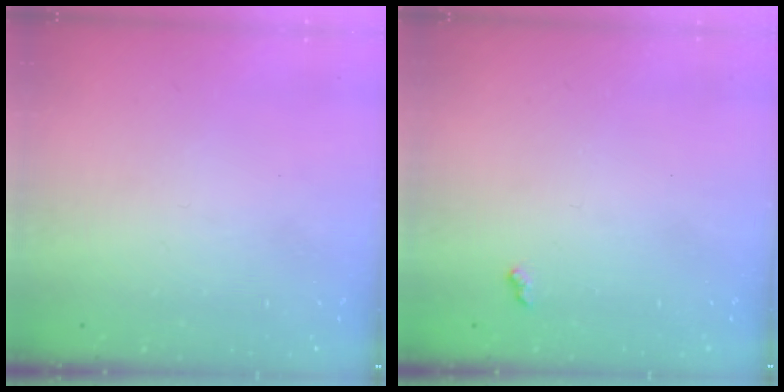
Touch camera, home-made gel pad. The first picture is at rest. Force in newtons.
{"total": 3.9, "press": 3.9, "slide": 0.5}